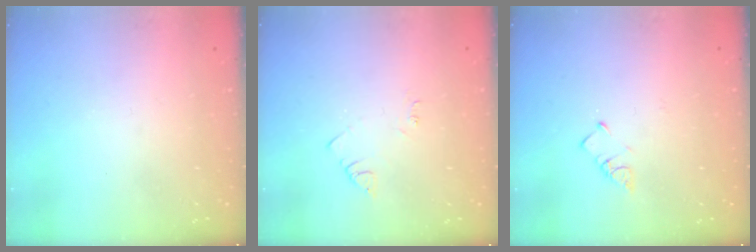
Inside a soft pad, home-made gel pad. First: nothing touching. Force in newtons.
{"total": 2.9, "press": 2.9, "slide": 0.4}
{"total": 2.7, "press": 2.7, "slide": 0.4}